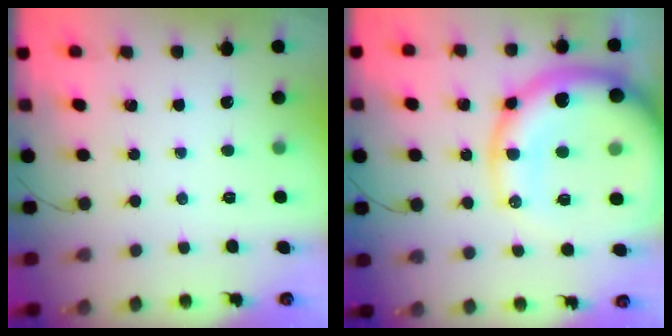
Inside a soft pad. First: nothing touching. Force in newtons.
{"total": 28.5, "press": 27.8, "slide": 6.0}